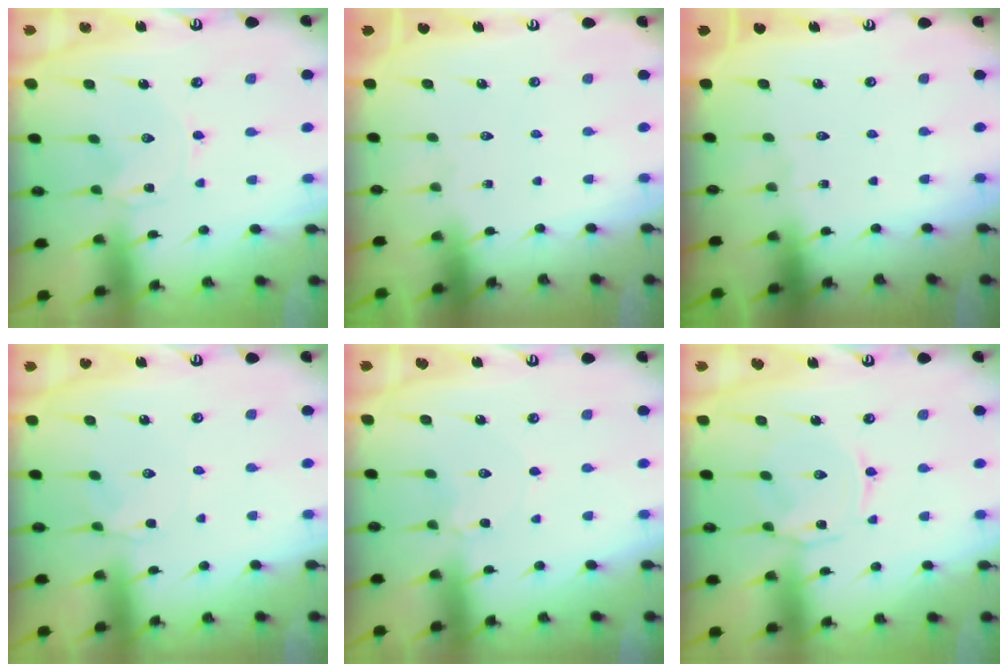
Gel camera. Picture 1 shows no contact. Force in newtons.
{"total": 0.0}
{"total": 0.0}
{"total": 3.1, "press": 3.0, "slide": 0.7}
{"total": 2.1, "press": 2.1, "slide": 0.2}
{"total": 2.0, "press": 2.0, "slide": 0.5}